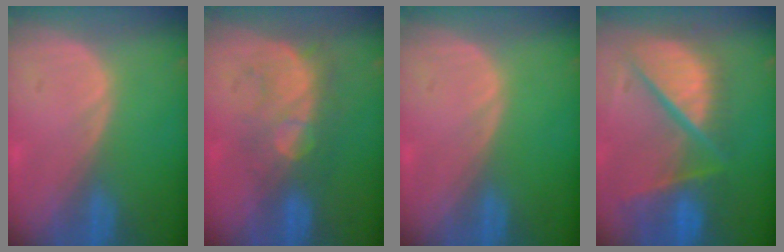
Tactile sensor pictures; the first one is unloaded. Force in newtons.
{"total": 8.6, "press": 7.6, "slide": 4.0}
{"total": 0.0}
{"total": 12.0, "press": 10.0, "slide": 6.6}